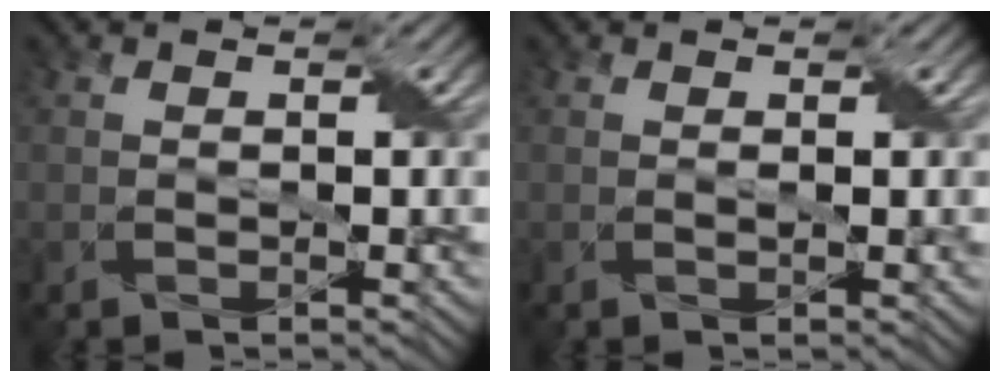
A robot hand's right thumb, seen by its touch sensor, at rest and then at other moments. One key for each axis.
{"total": 0.6, "fx": 0.3, "fy": 0.0, "fz": 0.5, "tx": -0.009, "ty": 0.001, "tz": 0.003}